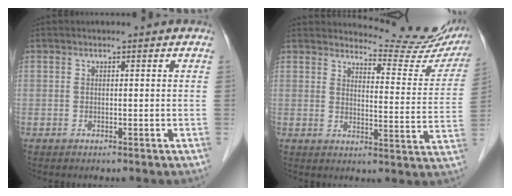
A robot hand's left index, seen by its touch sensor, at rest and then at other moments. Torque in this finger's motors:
{"motor_torque": [-0.04, -1.33, 0.11, -0.02]}